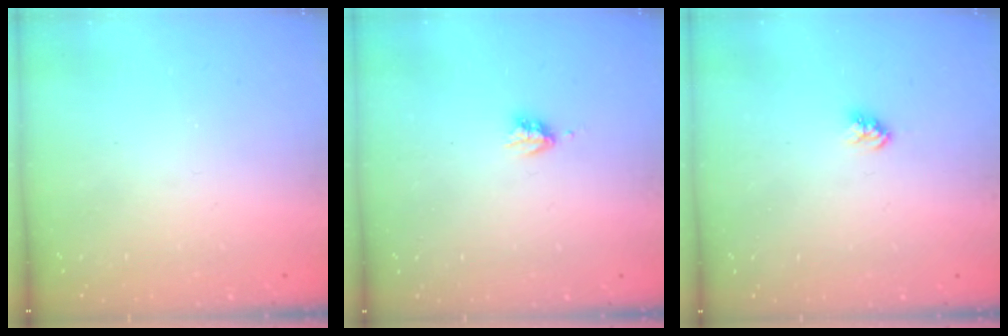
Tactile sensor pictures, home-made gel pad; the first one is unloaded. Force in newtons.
{"total": 3.0, "press": 3.0, "slide": 0.5}
{"total": 3.2, "press": 3.1, "slide": 0.4}